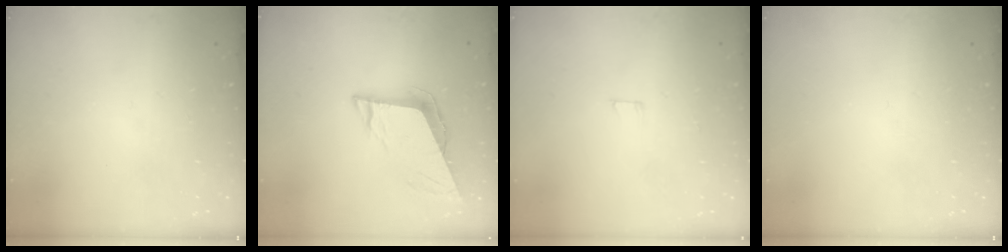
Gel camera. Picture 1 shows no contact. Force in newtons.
{"total": 10.4, "press": 9.8, "slide": 3.5}
{"total": 2.5, "press": 2.5, "slide": 0.2}
{"total": 0.0}